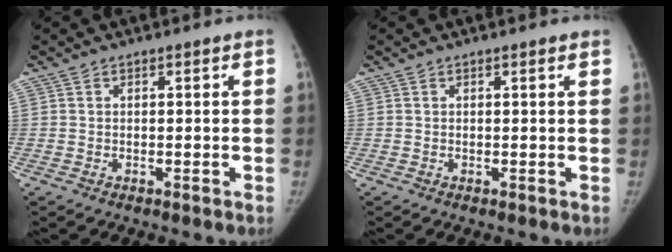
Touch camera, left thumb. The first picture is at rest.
{"total": 0.7, "force": [0.5, 0.1, 0.5], "torque": [-0.005, 0.001, 0.005]}